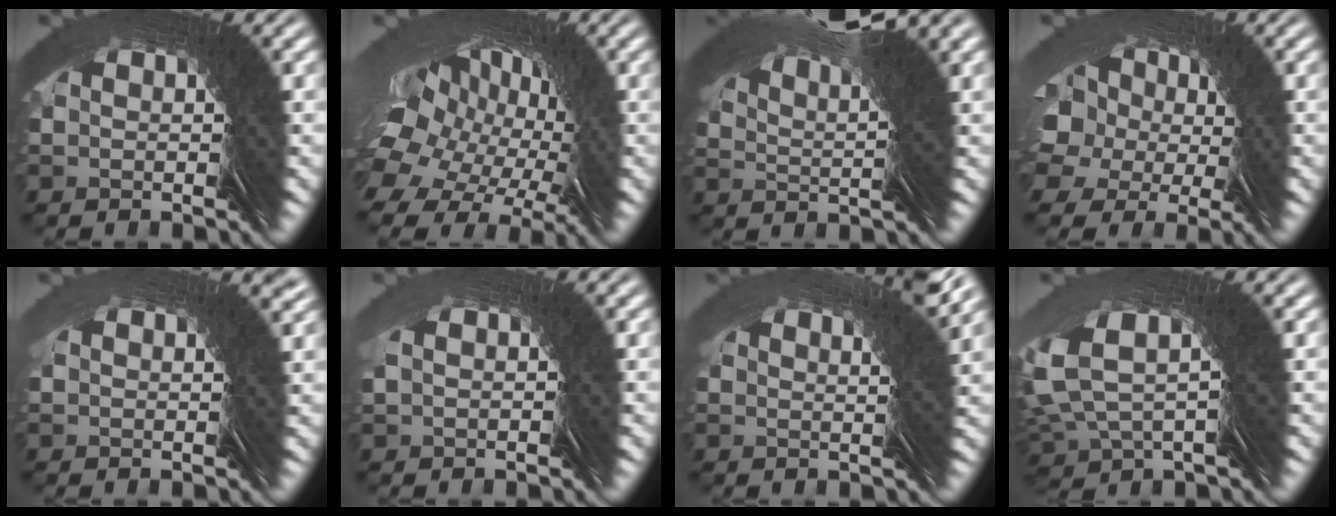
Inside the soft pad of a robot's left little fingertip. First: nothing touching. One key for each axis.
{"total": 7.7, "fx": 1.7, "fy": 5.8, "fz": 4.9, "tx": -0.057, "ty": 0.007, "tz": 0.016}
{"total": 7.2, "fx": 5.7, "fy": -2.6, "fz": 3.7, "tx": -0.067, "ty": 0.058, "tz": 0.081}
{"total": 6.4, "fx": 3.7, "fy": 4.2, "fz": 3.1, "tx": -0.059, "ty": 0.013, "tz": 0.046}
{"total": 3.3, "fx": 0.4, "fy": -2.9, "fz": -1.7, "tx": 0.045, "ty": 0.018, "tz": 0.008}
{"total": 2.1, "fx": 0.8, "fy": -1.6, "fz": -1.0, "tx": 0.025, "ty": 0.018, "tz": 0.009}
{"total": 5.7, "fx": 2.3, "fy": -5.0, "fz": -1.5, "tx": 0.054, "ty": 0.049, "tz": 0.026}
{"total": 3.4, "fx": 2.6, "fy": 1.1, "fz": 1.9, "tx": -0.053, "ty": 0.023, "tz": 0.031}